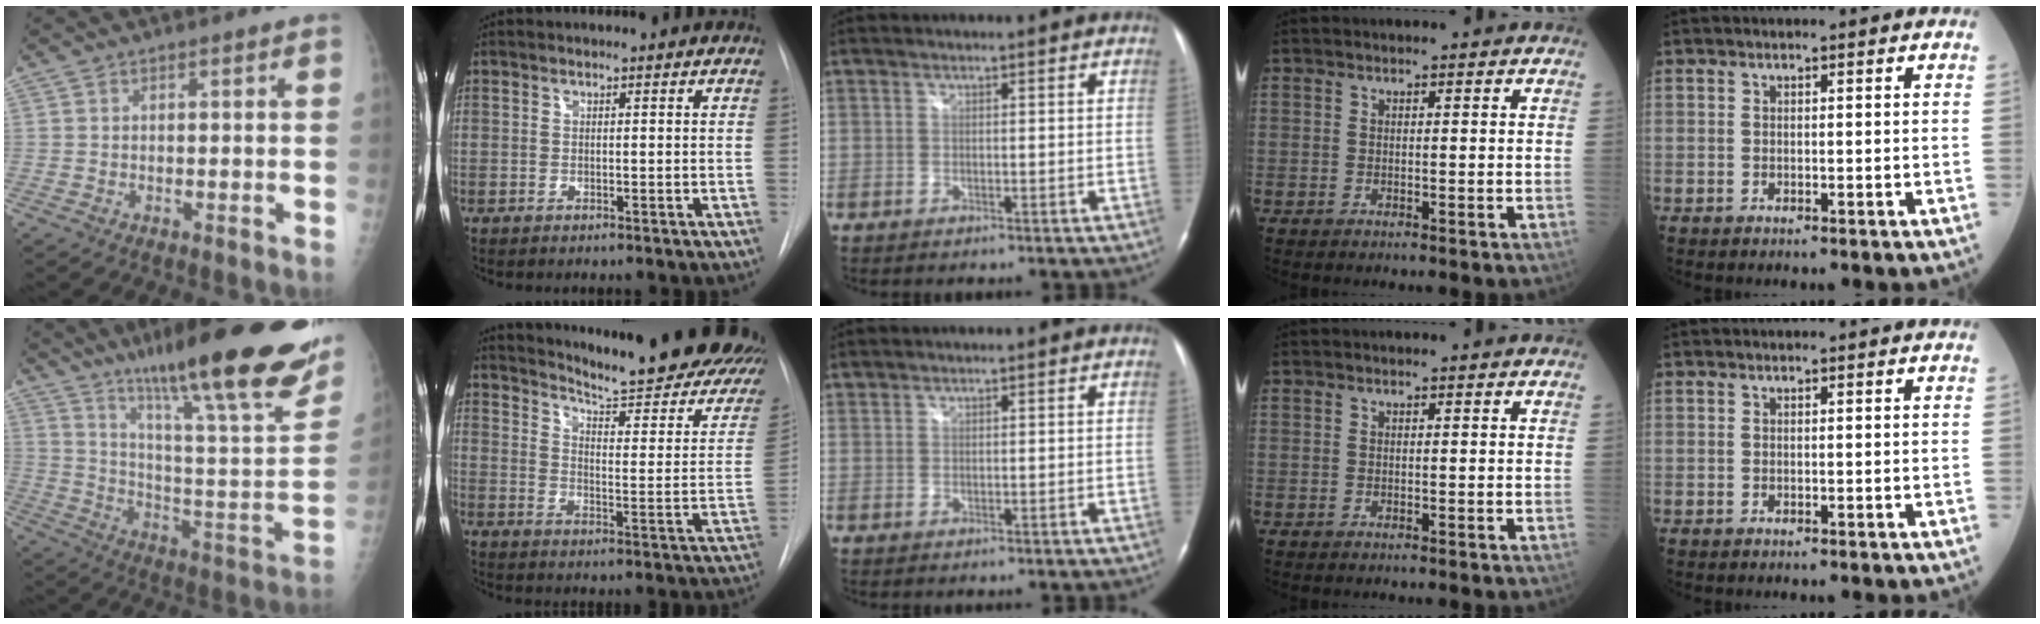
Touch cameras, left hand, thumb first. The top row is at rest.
{"thumb": {"total": 32.4, "force": [20.5, 5.8, 24.4], "torque": [-0.313, -0.062, 0.308]}, "index": {"total": 25.7, "force": [21.7, 3.7, 13.3], "torque": [-0.184, -0.092, 0.256]}, "middle": {"total": 0.7, "force": [0.7, 0.0, 0.0], "torque": [-0.008, 0.007, 0.018]}}